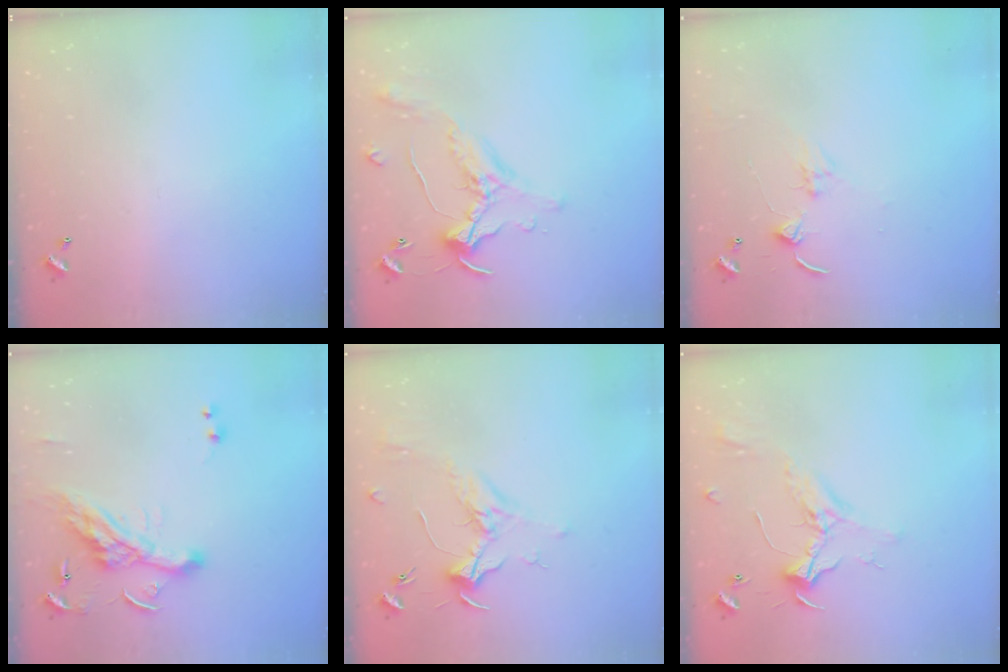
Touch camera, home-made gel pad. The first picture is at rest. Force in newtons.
{"total": 0.0}
{"total": 2.4, "press": 2.3, "slide": 0.4}
{"total": 8.5, "press": 8.4, "slide": 1.3}
{"total": 1.9, "press": 1.7, "slide": 0.8}
{"total": 2.3, "press": 2.2, "slide": 0.9}